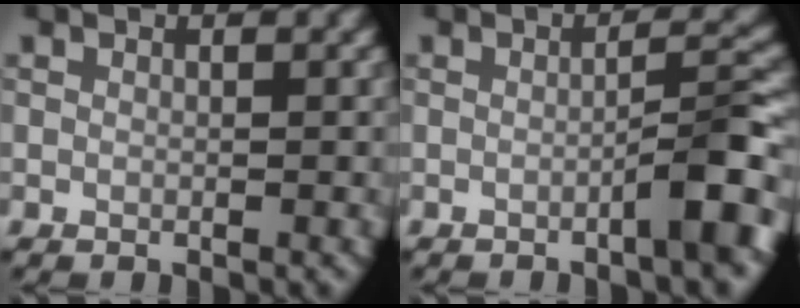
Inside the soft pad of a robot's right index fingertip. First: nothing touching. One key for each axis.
{"total": 4.3, "fx": -1.9, "fy": 0.5, "fz": 3.9, "tx": -0.051, "ty": 0.020, "tz": -0.036}